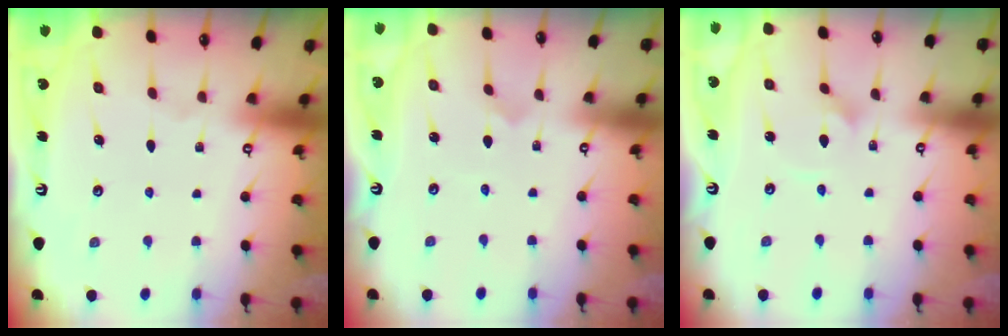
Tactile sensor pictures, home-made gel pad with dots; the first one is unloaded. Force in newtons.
{"total": 0.0}
{"total": 2.0, "press": 2.0, "slide": 0.1}